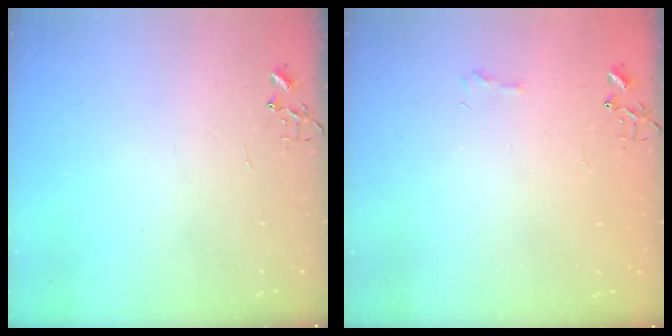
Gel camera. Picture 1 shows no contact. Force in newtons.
{"total": 5.7, "press": 5.7, "slide": 0.7}